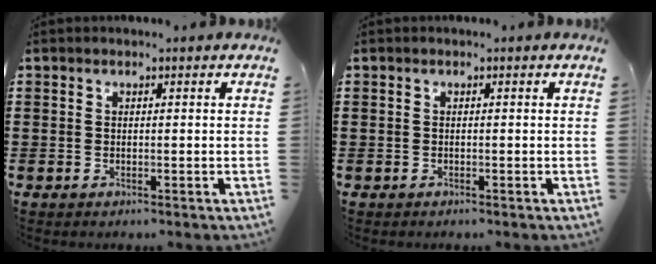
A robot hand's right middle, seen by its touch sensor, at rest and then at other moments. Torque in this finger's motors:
{"motor_torque": [0.20, -0.27, 0.00, -0.01]}